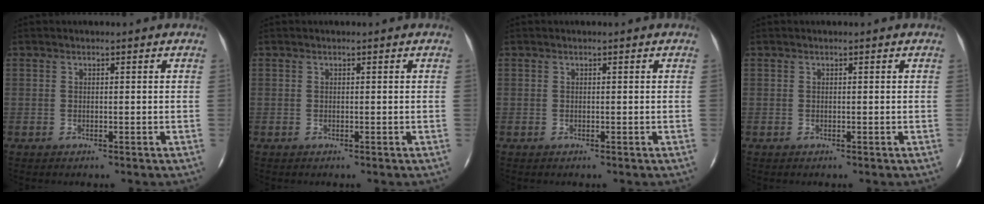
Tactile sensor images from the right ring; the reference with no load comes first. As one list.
[{"total": 0.0}, {"total": 0.0}, {"total": 0.0}]